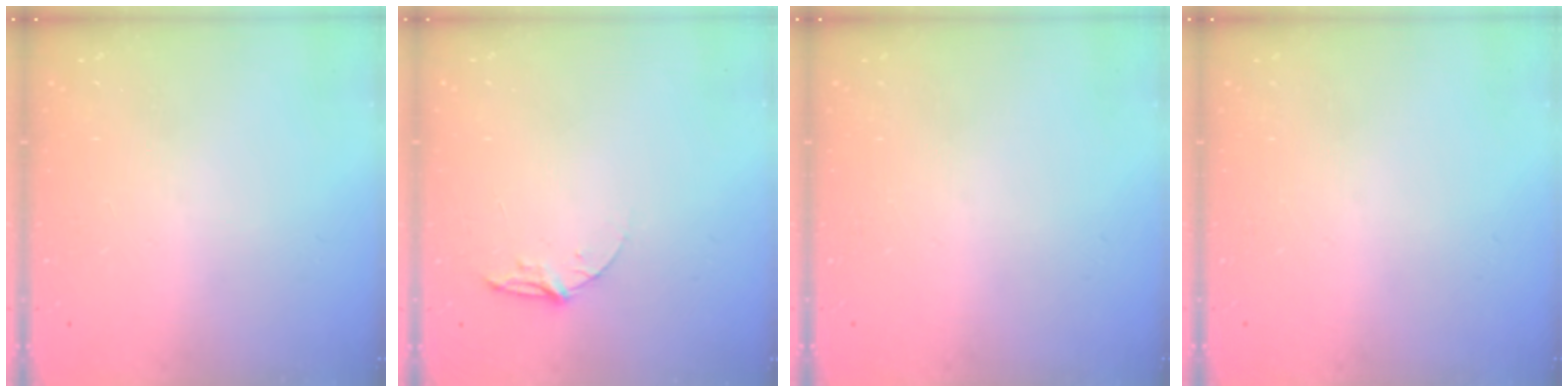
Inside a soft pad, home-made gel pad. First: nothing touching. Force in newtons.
{"total": 5.3, "press": 5.3, "slide": 0.5}
{"total": 0.0}
{"total": 0.0}